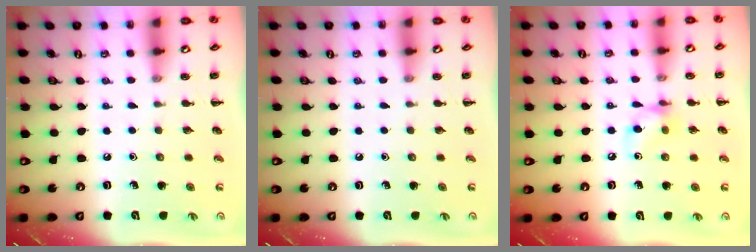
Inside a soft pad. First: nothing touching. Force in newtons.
{"total": 0.0}
{"total": 8.1, "press": 8.0, "slide": 1.3}